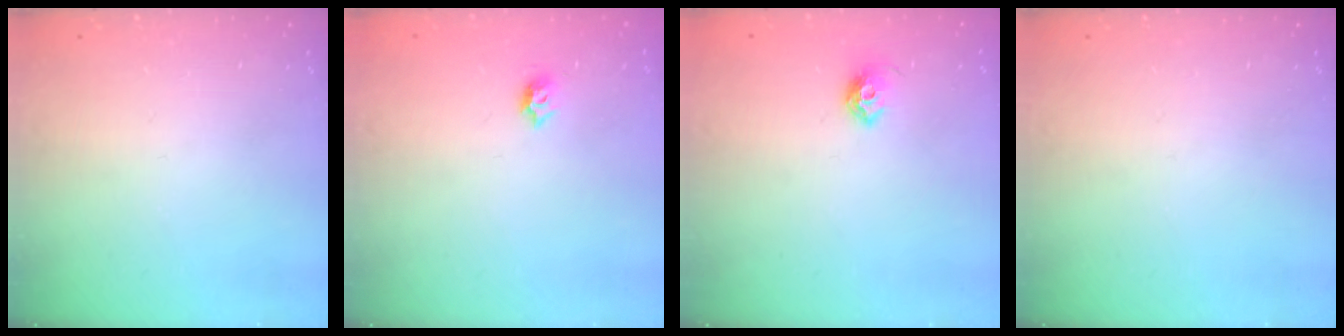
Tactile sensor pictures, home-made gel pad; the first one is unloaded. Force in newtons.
{"total": 4.0, "press": 3.9, "slide": 0.8}
{"total": 7.2, "press": 7.1, "slide": 0.9}
{"total": 0.0}